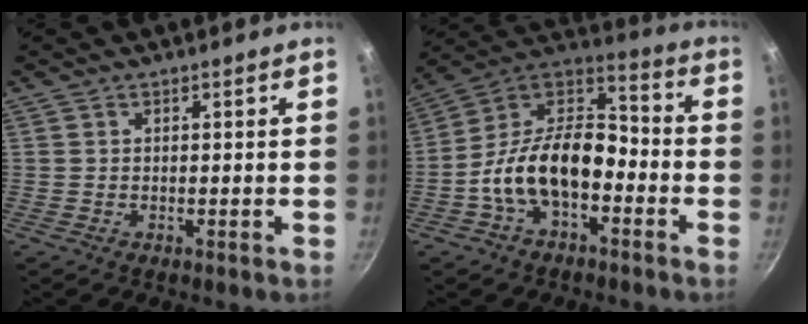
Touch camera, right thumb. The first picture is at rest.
{"total": 17.0, "force": [-5.3, 10.0, 12.6], "torque": [-0.195, 0.068, -0.116]}